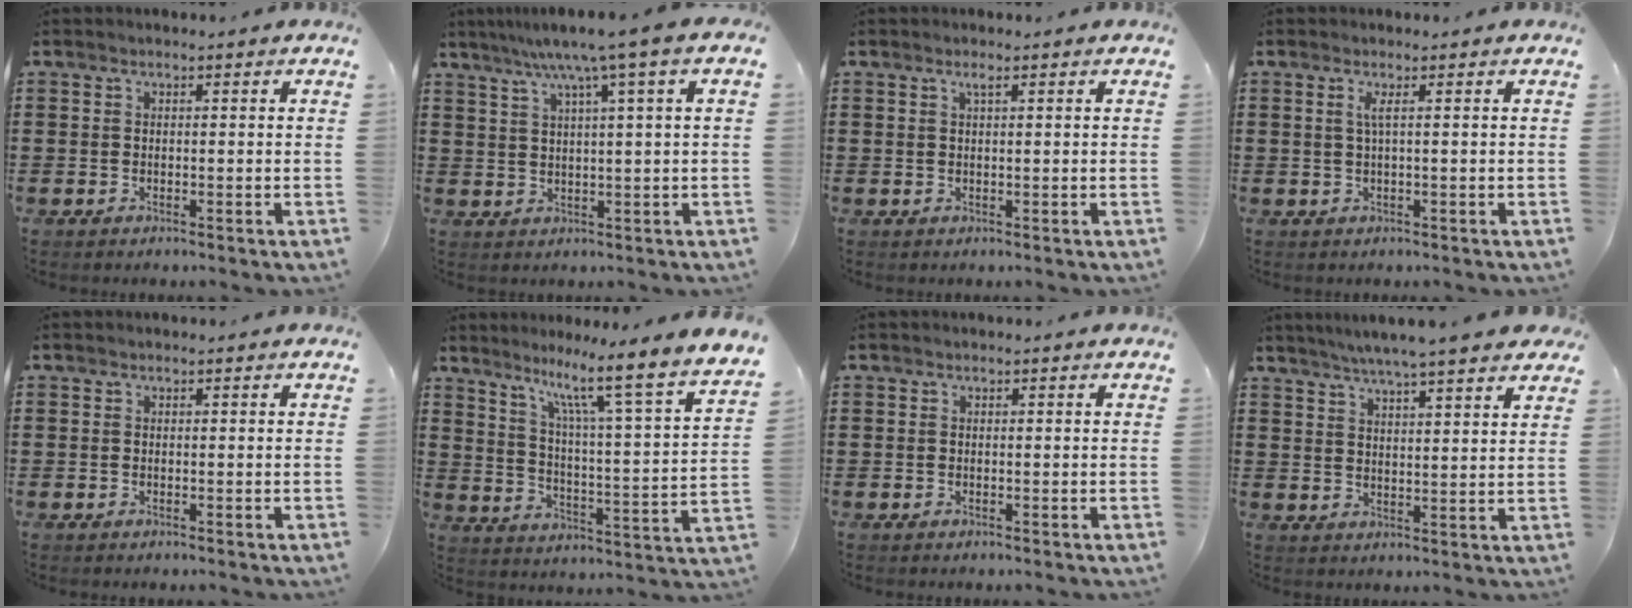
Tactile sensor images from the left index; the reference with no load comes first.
{"total": 6.1, "force": [3.2, -0.1, 5.2], "torque": [-0.110, -0.005, 0.047]}
{"total": 1.1, "force": [0.6, 0.1, 0.9], "torque": [-0.019, 0.001, 0.011]}
{"total": 1.7, "force": [0.4, -0.2, 1.6], "torque": [-0.032, -0.001, 0.005]}
{"total": 0.0}
{"total": 8.5, "force": [6.5, -1.3, 5.3], "torque": [-0.106, -0.070, 0.087]}
{"total": 0.0}
{"total": 4.9, "force": [4.4, -0.1, 2.0], "torque": [-0.055, -0.015, 0.076]}